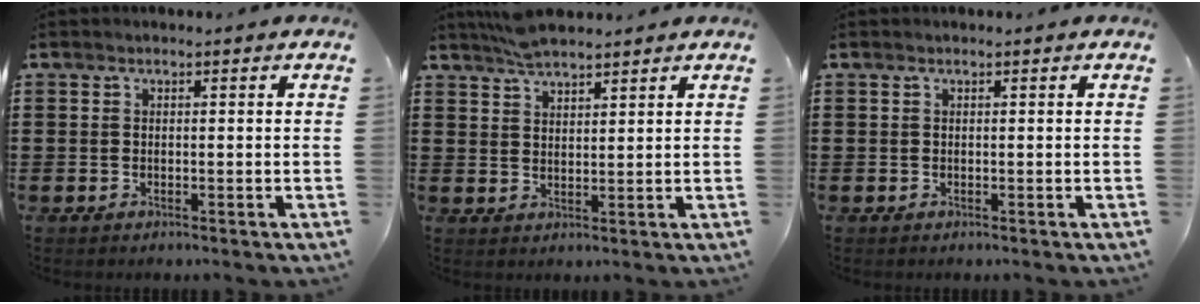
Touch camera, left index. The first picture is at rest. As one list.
[{"total": 3.7, "force": [3.5, 0.7, 1.0], "torque": [-0.028, -0.005, 0.067]}, {"total": 0.0}]